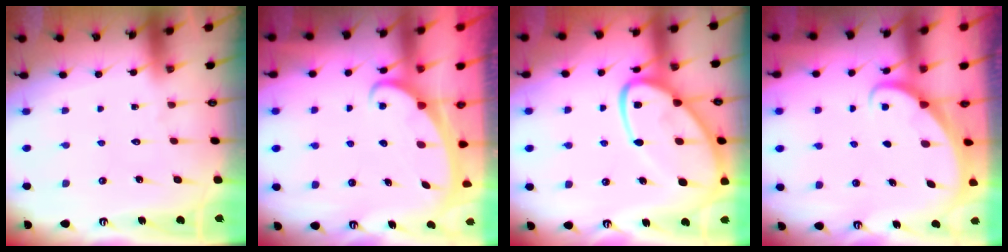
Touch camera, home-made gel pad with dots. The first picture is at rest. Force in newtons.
{"total": 2.3, "press": 2.2, "slide": 0.3}
{"total": 19.2, "press": 19.1, "slide": 1.7}
{"total": 1.6, "press": 1.6, "slide": 0.0}